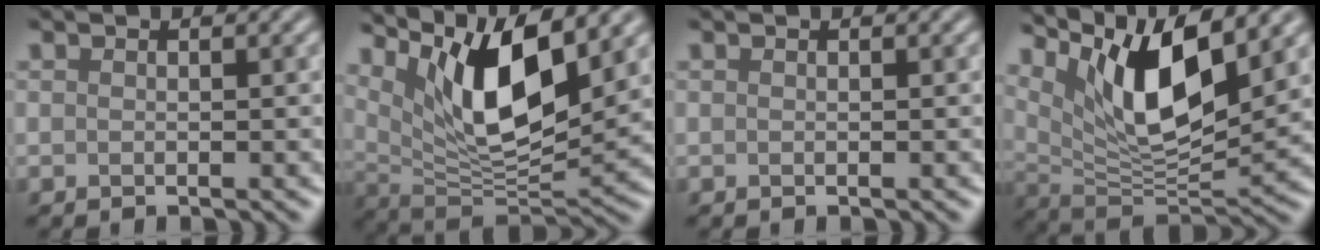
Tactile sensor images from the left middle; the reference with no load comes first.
{"total": 10.0, "force": [4.7, 3.2, 8.3], "torque": [-0.141, -0.016, 0.091]}
{"total": 0.0}
{"total": 10.1, "force": [5.0, 3.2, 8.1], "torque": [-0.142, -0.014, 0.097]}